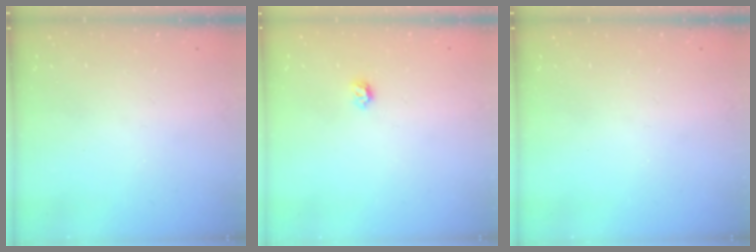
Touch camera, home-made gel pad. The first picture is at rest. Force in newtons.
{"total": 4.0, "press": 3.9, "slide": 0.6}
{"total": 0.0}